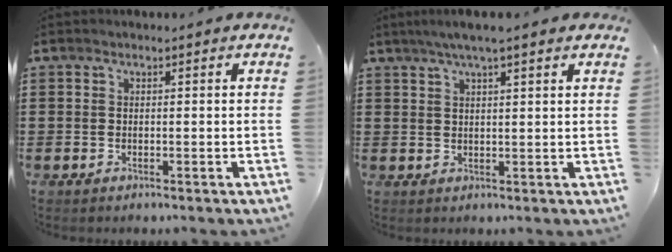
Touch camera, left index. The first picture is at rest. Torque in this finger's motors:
{"motor_torque": [1.08, -1.05, 0.42, 0.13]}